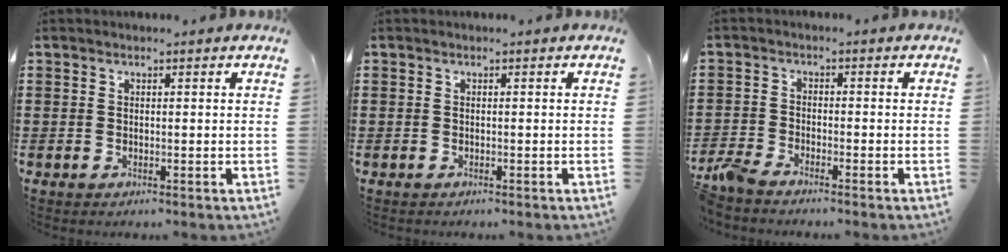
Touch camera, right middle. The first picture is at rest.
{"total": 0.0}
{"total": 3.2, "force": [-2.9, 0.4, 1.3], "torque": [-0.051, -0.007, -0.068]}